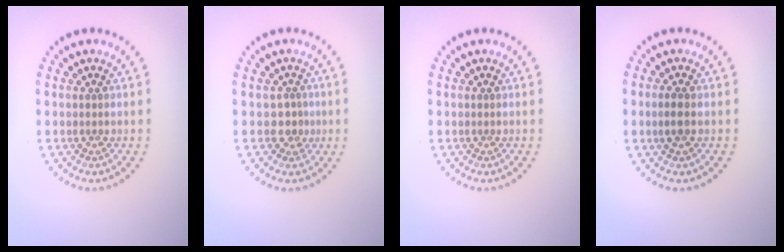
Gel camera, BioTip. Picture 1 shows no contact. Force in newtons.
{"total": 1.7, "press": 1.2, "slide": 1.1}
{"total": 0.0}
{"total": 1.6, "press": 1.6, "slide": 0.4}